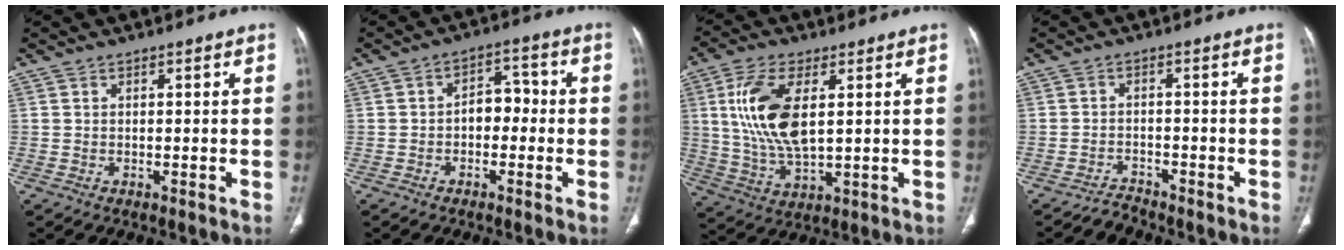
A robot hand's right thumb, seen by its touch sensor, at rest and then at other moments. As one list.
[{"total": 5.4, "force": [-0.9, 3.7, 3.8], "torque": [-0.032, 0.026, -0.023]}, {"total": 13.7, "force": [2.9, 6.3, 11.9], "torque": [-0.244, -0.013, 0.065]}, {"total": 2.5, "force": [-2.4, 0.4, -0.4], "torque": [0.004, 0.008, -0.044]}]